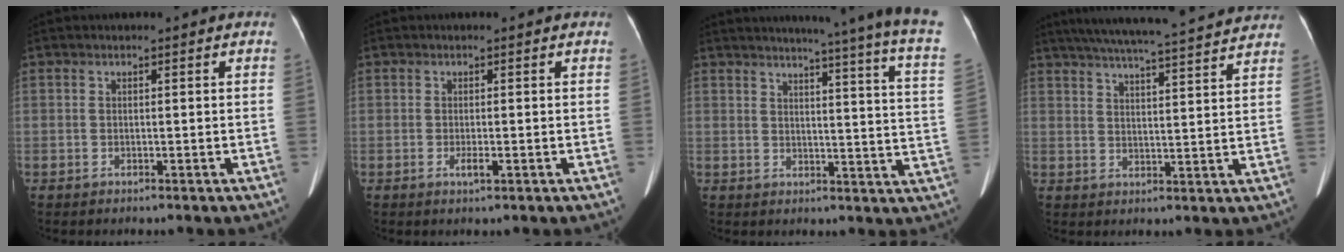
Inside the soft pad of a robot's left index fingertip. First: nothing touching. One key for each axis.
{"total": 1.2, "fx": -0.3, "fy": 0.2, "fz": 1.2, "tx": -0.026, "ty": -0.003, "tz": -0.007}
{"total": 22.4, "fx": 19.5, "fy": -2.0, "fz": 10.9, "tx": -0.151, "ty": -0.091, "tz": 0.214}
{"total": 21.1, "fx": 19.1, "fy": 0.9, "fz": 9.0, "tx": -0.152, "ty": 0.018, "tz": 0.251}